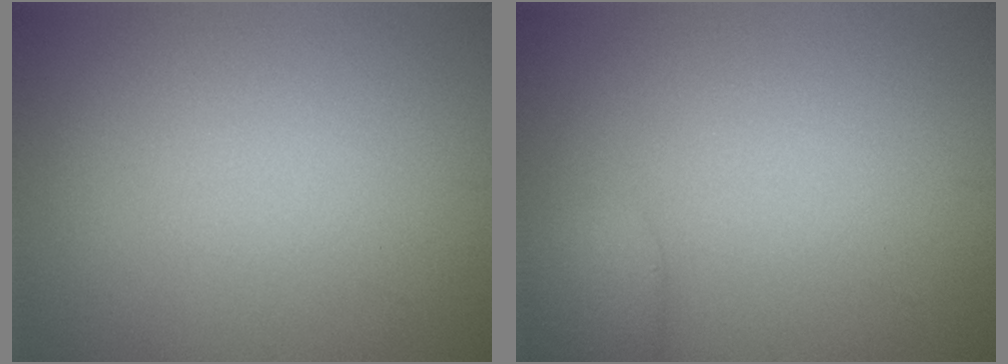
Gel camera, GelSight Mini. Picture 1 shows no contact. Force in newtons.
{"total": 1.7, "press": 1.7, "slide": 0.1}